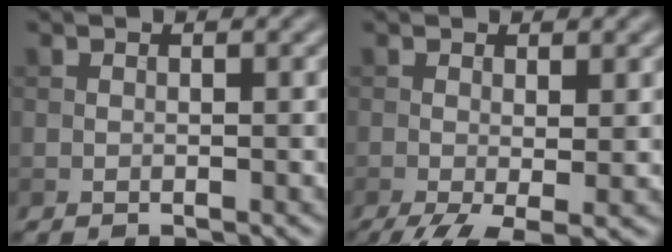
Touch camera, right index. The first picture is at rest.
{"total": 4.9, "force": [-2.0, 1.5, 4.2], "torque": [-0.081, -0.015, -0.035]}